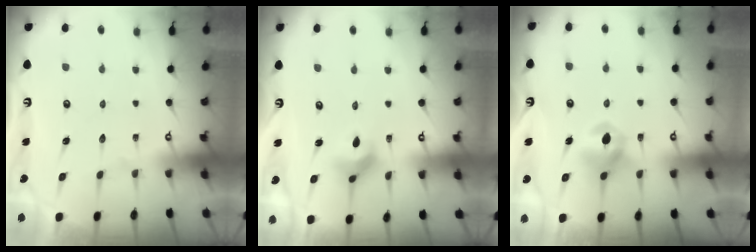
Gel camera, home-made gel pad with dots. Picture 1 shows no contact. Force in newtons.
{"total": 6.3, "press": 6.1, "slide": 1.5}
{"total": 7.3, "press": 7.3, "slide": 0.6}